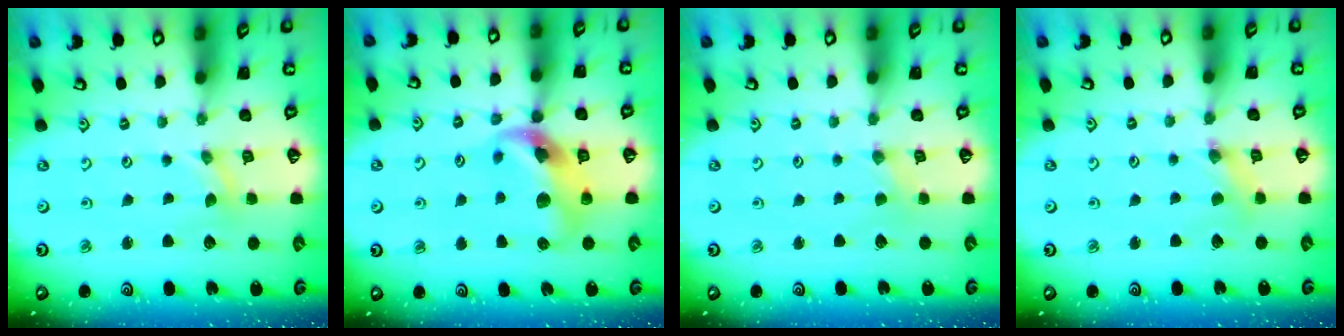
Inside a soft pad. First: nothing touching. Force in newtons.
{"total": 11.8, "press": 11.7, "slide": 1.6}
{"total": 0.0}
{"total": 0.9, "press": 0.9, "slide": 0.2}